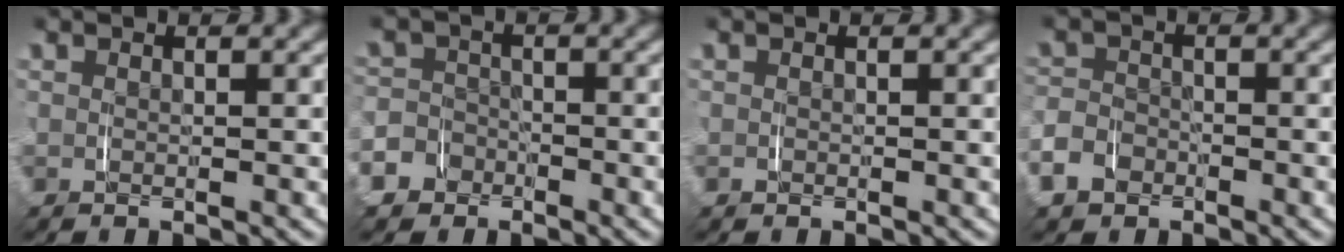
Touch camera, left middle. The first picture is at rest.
{"total": 7.1, "force": [-3.2, 6.3, 1.0], "torque": [-0.029, -0.007, -0.072]}
{"total": 0.0}
{"total": 3.7, "force": [-1.8, 3.0, 1.1], "torque": [-0.035, -0.008, -0.035]}